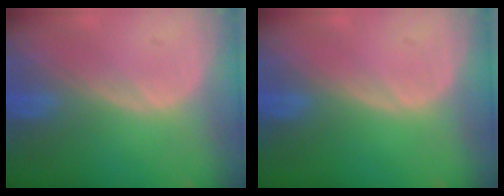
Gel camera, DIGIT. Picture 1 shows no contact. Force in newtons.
{"total": 0.0}